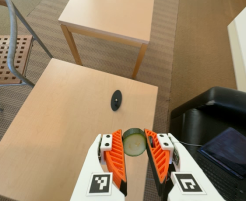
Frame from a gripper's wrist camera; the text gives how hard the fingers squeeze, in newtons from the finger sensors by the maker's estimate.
{"total": 8.9, "left": 9.0, "right": 8.8}